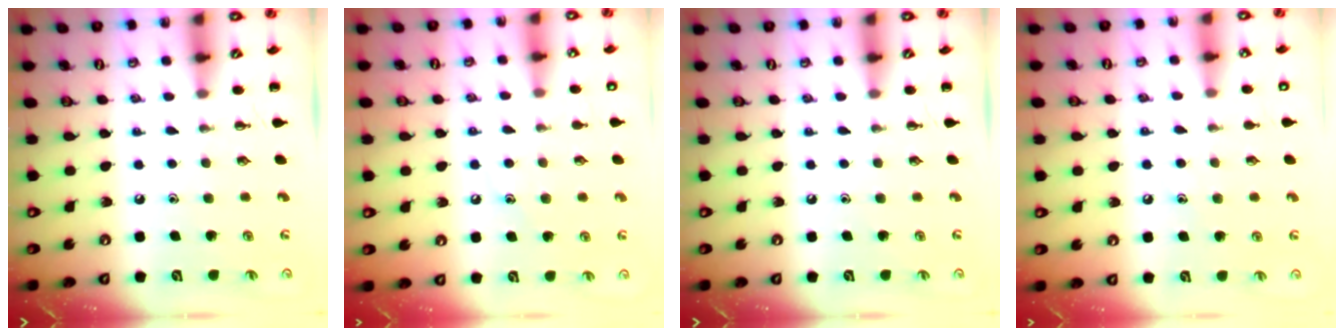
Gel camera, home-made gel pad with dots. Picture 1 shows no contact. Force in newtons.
{"total": 8.7, "press": 8.5, "slide": 1.7}
{"total": 0.0}
{"total": 7.2, "press": 7.0, "slide": 1.8}